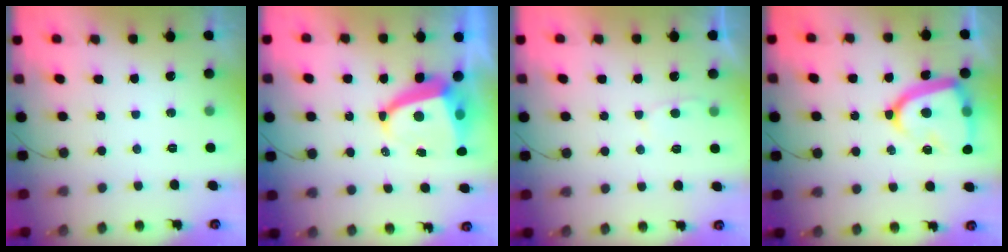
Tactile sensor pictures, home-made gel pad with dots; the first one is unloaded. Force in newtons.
{"total": 8.6, "press": 8.5, "slide": 1.0}
{"total": 2.4, "press": 2.4, "slide": 0.4}
{"total": 16.9, "press": 16.9, "slide": 1.4}